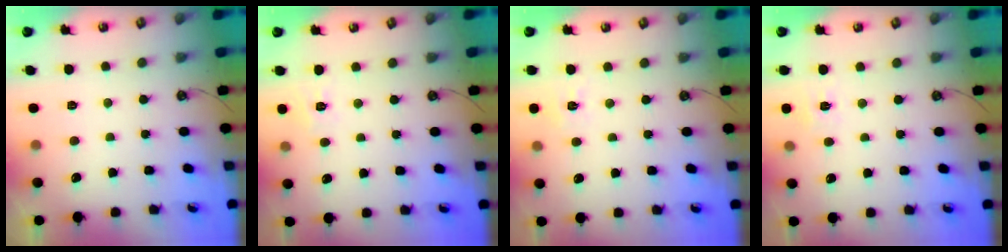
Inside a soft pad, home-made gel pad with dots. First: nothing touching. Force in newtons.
{"total": 3.0, "press": 3.0, "slide": 0.1}
{"total": 6.5, "press": 6.4, "slide": 0.7}
{"total": 6.0, "press": 5.9, "slide": 0.6}